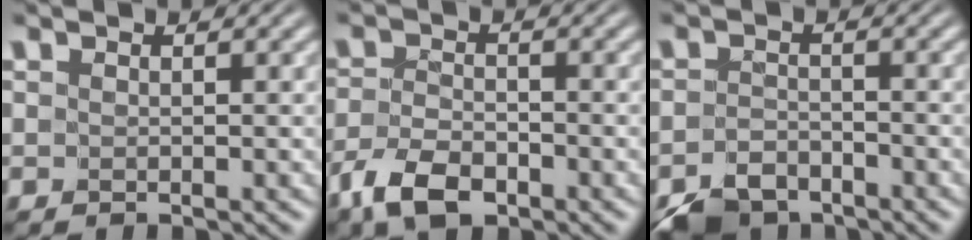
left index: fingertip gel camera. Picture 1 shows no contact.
{"total": 4.4, "force": [-3.1, 2.1, 2.3], "torque": [-0.046, -0.003, -0.065]}
{"total": 4.2, "force": [-3.5, 2.0, 1.1], "torque": [-0.018, -0.002, -0.067]}